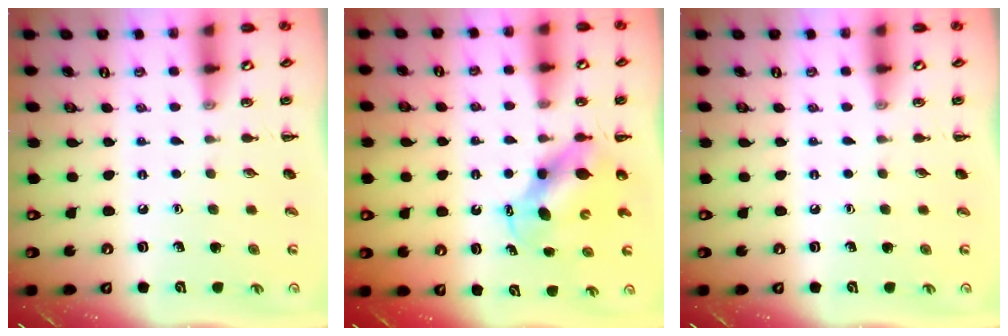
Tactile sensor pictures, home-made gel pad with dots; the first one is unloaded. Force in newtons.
{"total": 6.0, "press": 5.9, "slide": 0.8}
{"total": 0.0}